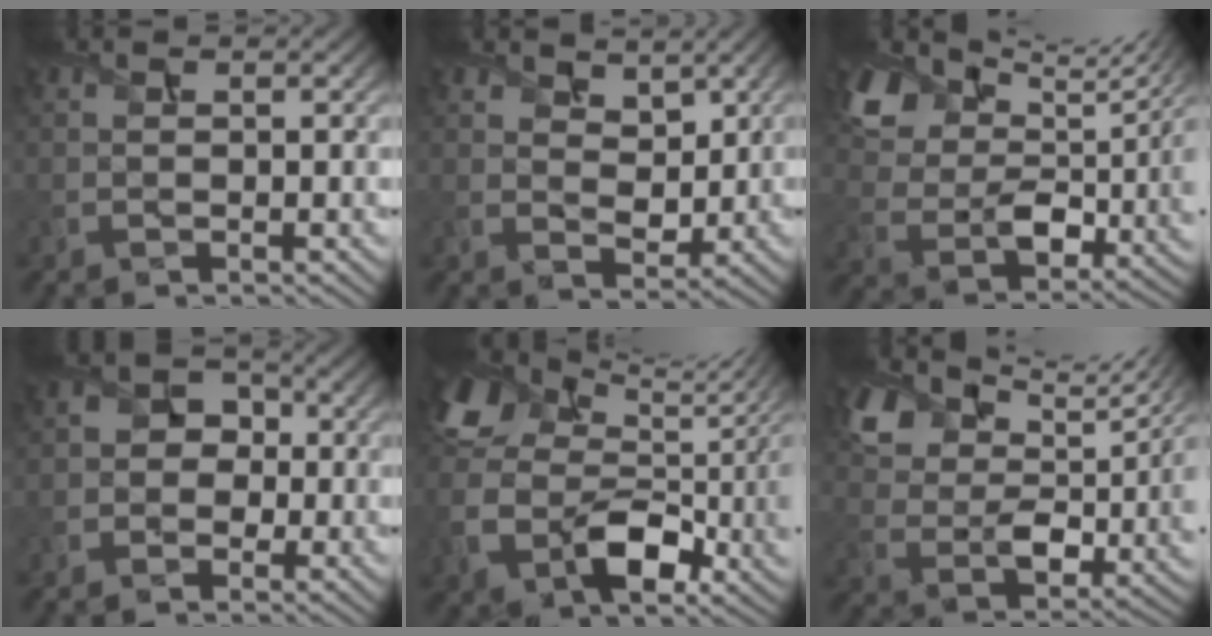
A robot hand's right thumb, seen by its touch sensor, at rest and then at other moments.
{"total": 4.1, "force": [2.6, 2.5, 1.9], "torque": [-0.044, -0.005, 0.039]}
{"total": 12.4, "force": [7.8, 6.6, 7.0], "torque": [-0.173, 0.011, 0.149]}
{"total": 3.8, "force": [-0.7, 3.3, 1.6], "torque": [-0.017, 0.007, -0.025]}
{"total": 14.2, "force": [1.6, 9.8, 10.2], "torque": [-0.228, -0.030, 0.036]}
{"total": 11.5, "force": [8.1, 5.5, 6.1], "torque": [-0.151, 0.005, 0.152]}